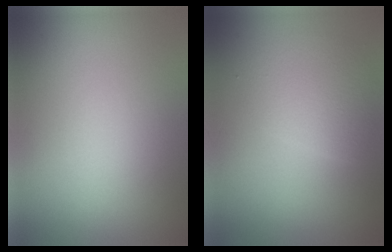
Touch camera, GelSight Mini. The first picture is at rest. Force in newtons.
{"total": 2.8, "press": 2.8, "slide": 0.1}